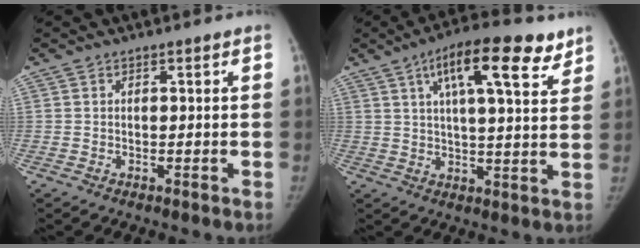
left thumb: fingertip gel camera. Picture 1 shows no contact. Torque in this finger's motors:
{"motor_torque": [0.39, 0.03, 1.61, -0.80, 0.10]}